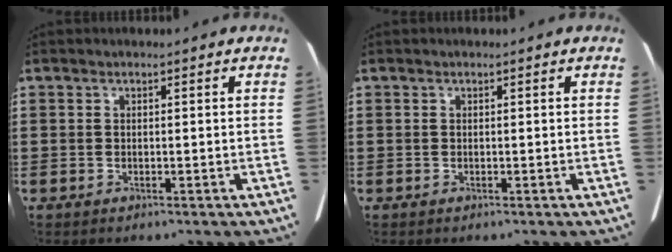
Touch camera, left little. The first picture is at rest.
{"total": 0.0}